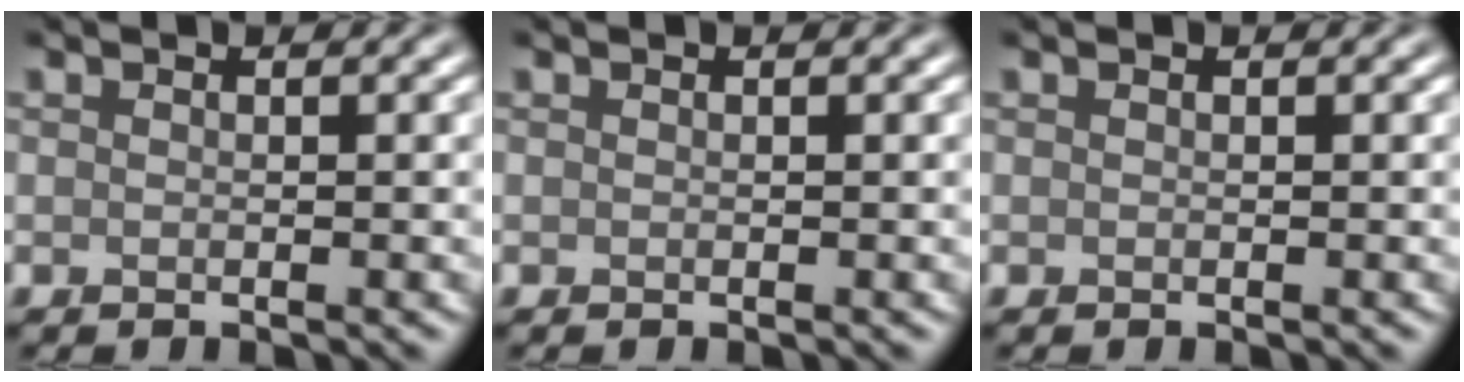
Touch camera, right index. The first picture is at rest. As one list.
[{"total": 0.0}, {"total": 0.0}]